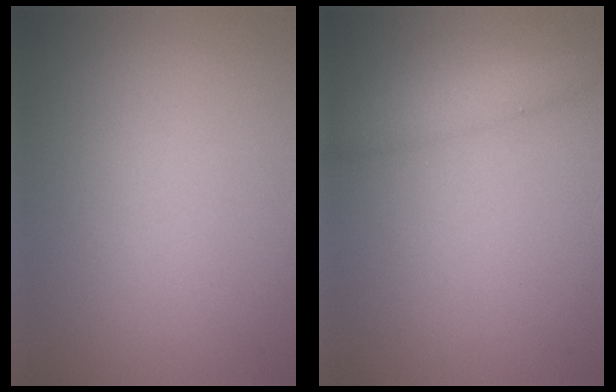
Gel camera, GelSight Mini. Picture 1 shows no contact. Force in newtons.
{"total": 2.5, "press": 2.5, "slide": 0.1}